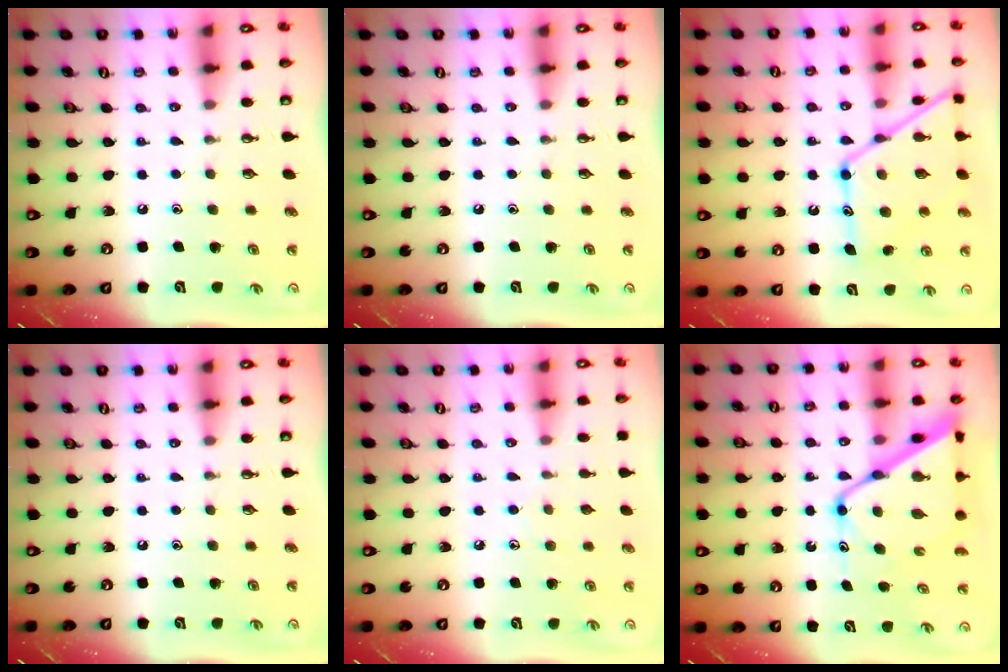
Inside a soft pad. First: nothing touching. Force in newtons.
{"total": 0.0}
{"total": 16.0, "press": 16.0, "slide": 1.5}
{"total": 0.0}
{"total": 4.4, "press": 4.3, "slide": 0.5}
{"total": 16.1, "press": 16.1, "slide": 1.2}